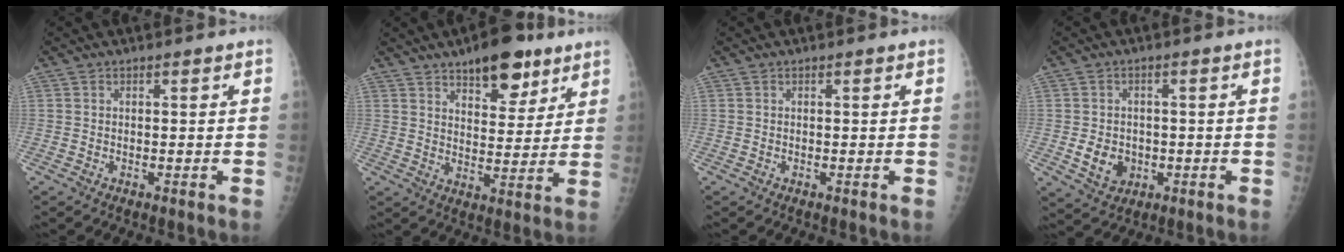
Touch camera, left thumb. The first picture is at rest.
{"total": 12.7, "force": [8.3, 5.7, 7.7], "torque": [-0.069, -0.042, 0.121]}
{"total": 0.0}
{"total": 5.6, "force": [-1.0, 4.7, 2.9], "torque": [-0.029, 0.002, -0.005]}